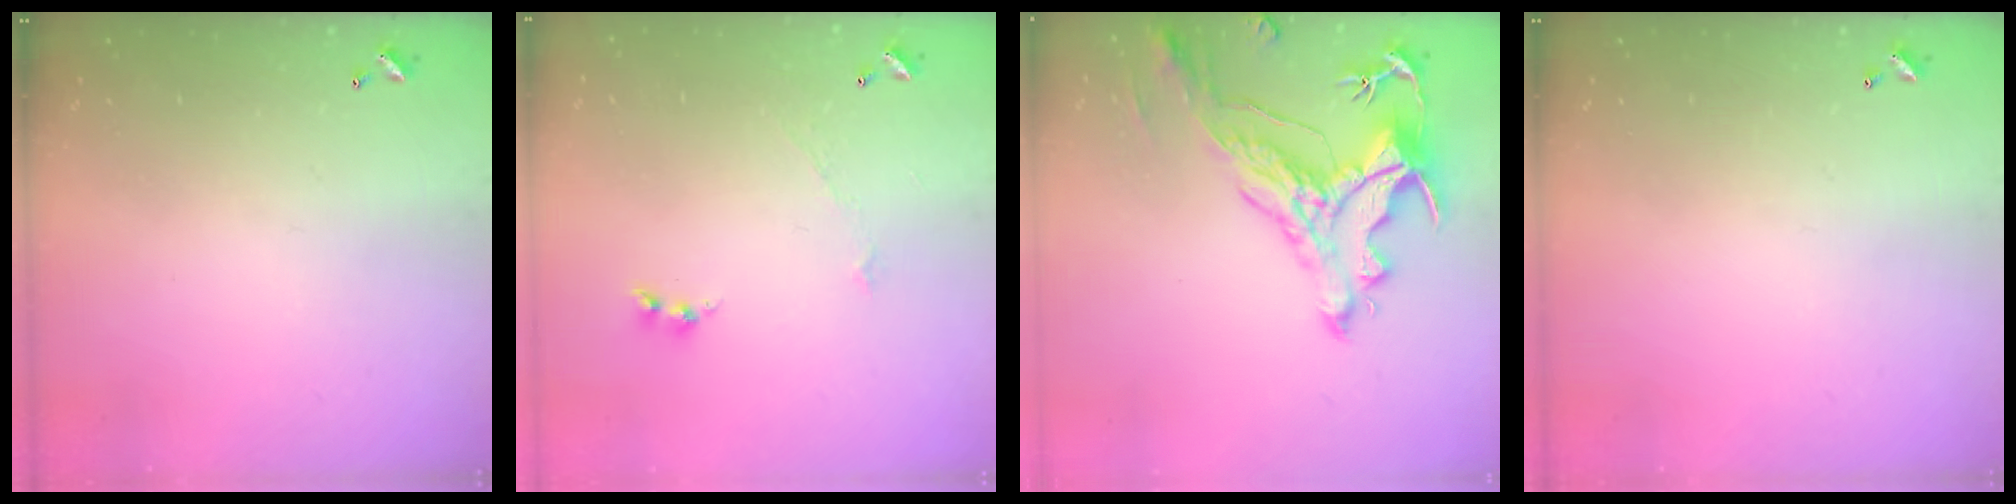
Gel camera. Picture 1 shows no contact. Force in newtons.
{"total": 1.9, "press": 1.8, "slide": 0.4}
{"total": 2.9, "press": 2.6, "slide": 1.5}
{"total": 0.0}